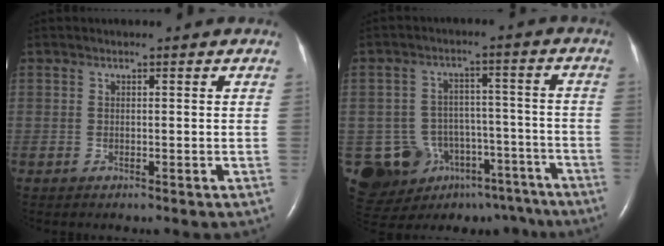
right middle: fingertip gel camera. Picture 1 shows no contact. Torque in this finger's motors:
{"motor_torque": [0.21, -0.21, 0.02, 0.00]}